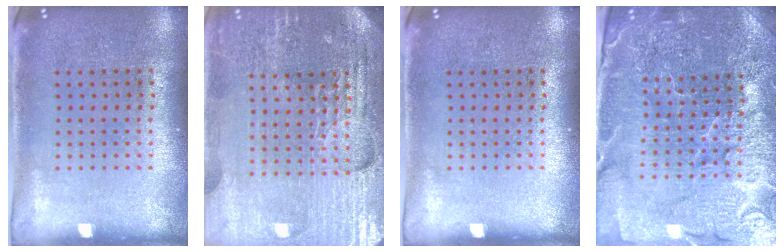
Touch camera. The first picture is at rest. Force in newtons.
{"total": 4.9, "press": 4.6, "slide": 1.7}
{"total": 0.0}
{"total": 5.2, "press": 4.8, "slide": 2.0}